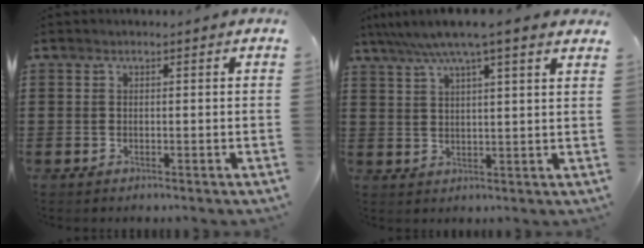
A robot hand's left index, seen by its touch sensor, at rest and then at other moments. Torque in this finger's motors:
{"motor_torque": [2.14, 0.00, 0.82, 0.21]}